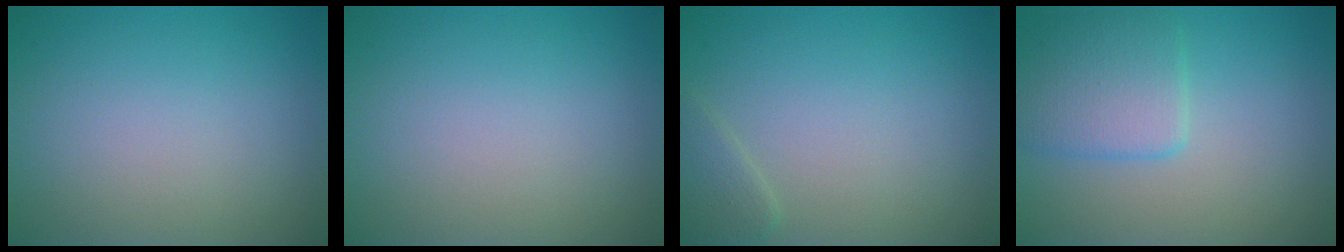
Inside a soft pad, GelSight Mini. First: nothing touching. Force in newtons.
{"total": 0.0}
{"total": 1.4, "press": 1.4, "slide": 0.1}
{"total": 3.8, "press": 3.8, "slide": 0.3}